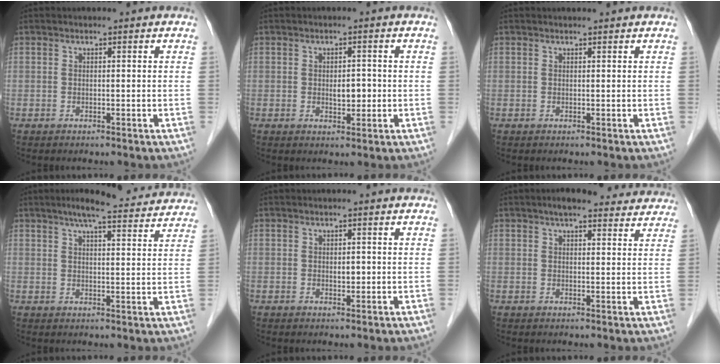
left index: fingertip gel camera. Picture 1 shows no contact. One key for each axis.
{"total": 2.6, "fx": -0.2, "fy": 1.3, "fz": 2.2, "tx": -0.033, "ty": 0.001, "tz": 0.000}
{"total": 0.9, "fx": 0.8, "fy": 0.0, "fz": 0.3, "tx": -0.006, "ty": 0.008, "tz": 0.014}
{"total": 13.7, "fx": 12.2, "fy": 1.6, "fz": 6.0, "tx": -0.080, "ty": 0.016, "tz": 0.146}
{"total": 1.2, "fx": 0.0, "fy": 0.7, "fz": 1.0, "tx": -0.016, "ty": 0.000, "tz": 0.002}
{"total": 12.4, "fx": 11.0, "fy": 3.0, "fz": 4.9, "tx": -0.046, "ty": 0.026, "tz": 0.124}